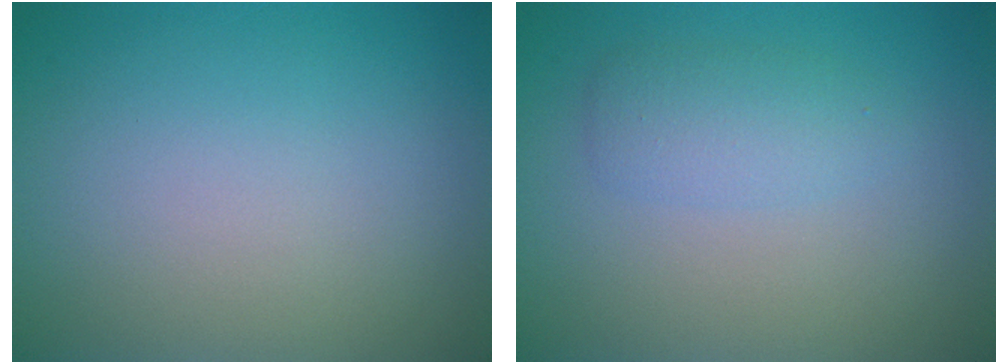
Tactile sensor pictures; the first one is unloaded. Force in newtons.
{"total": 2.3, "press": 2.2, "slide": 0.2}